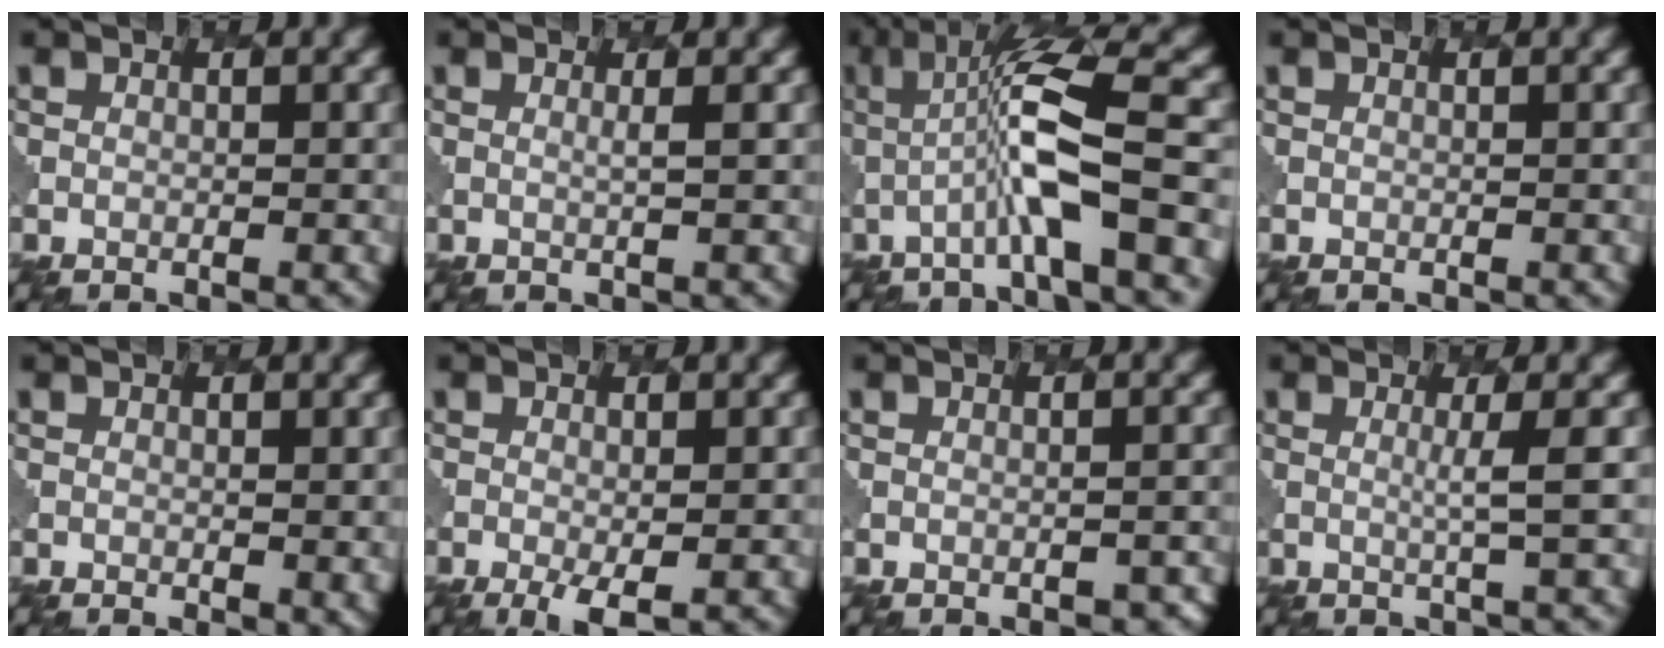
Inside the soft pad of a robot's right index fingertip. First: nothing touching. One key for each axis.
{"total": 0.9, "fx": 0.4, "fy": 0.2, "fz": 0.7, "tx": -0.009, "ty": -0.003, "tz": 0.003}
{"total": 6.8, "fx": -1.3, "fy": 0.9, "fz": 6.6, "tx": -0.117, "ty": 0.011, "tz": -0.029}
{"total": 0.0}
{"total": 2.1, "fx": 0.2, "fy": 0.9, "fz": 1.8, "tx": -0.025, "ty": -0.008, "tz": 0.008}
{"total": 2.6, "fx": -0.8, "fy": 0.8, "fz": 2.3, "tx": -0.045, "ty": -0.010, "tz": -0.012}
{"total": 2.0, "fx": -1.2, "fy": 0.9, "fz": 1.2, "tx": -0.013, "ty": 0.000, "tz": -0.005}
{"total": 1.9, "fx": 0.5, "fy": 0.3, "fz": 1.8, "tx": -0.032, "ty": -0.003, "tz": 0.002}